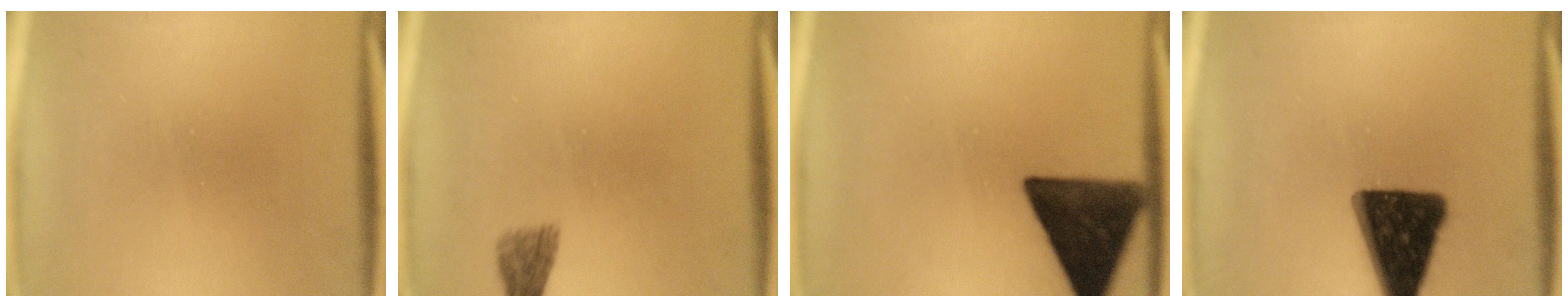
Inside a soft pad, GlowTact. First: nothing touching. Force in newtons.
{"total": 1.9}
{"total": 15.1}
{"total": 15.9}